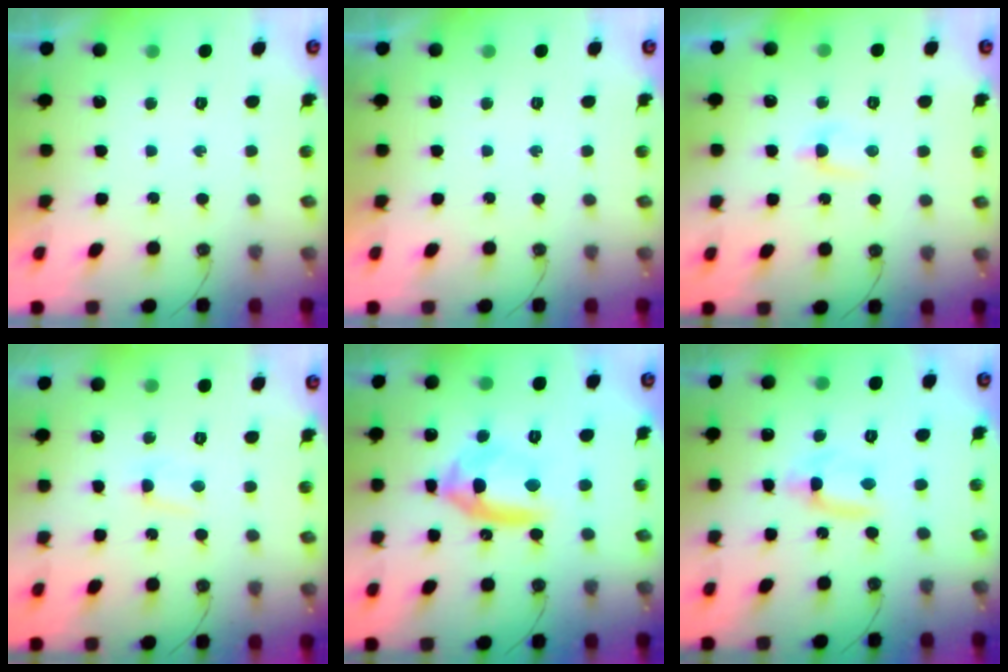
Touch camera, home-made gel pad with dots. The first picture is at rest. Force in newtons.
{"total": 0.0}
{"total": 2.7, "press": 2.6, "slide": 0.4}
{"total": 2.8, "press": 2.8, "slide": 0.4}
{"total": 11.5, "press": 11.3, "slide": 2.2}
{"total": 4.1, "press": 4.1, "slide": 0.2}